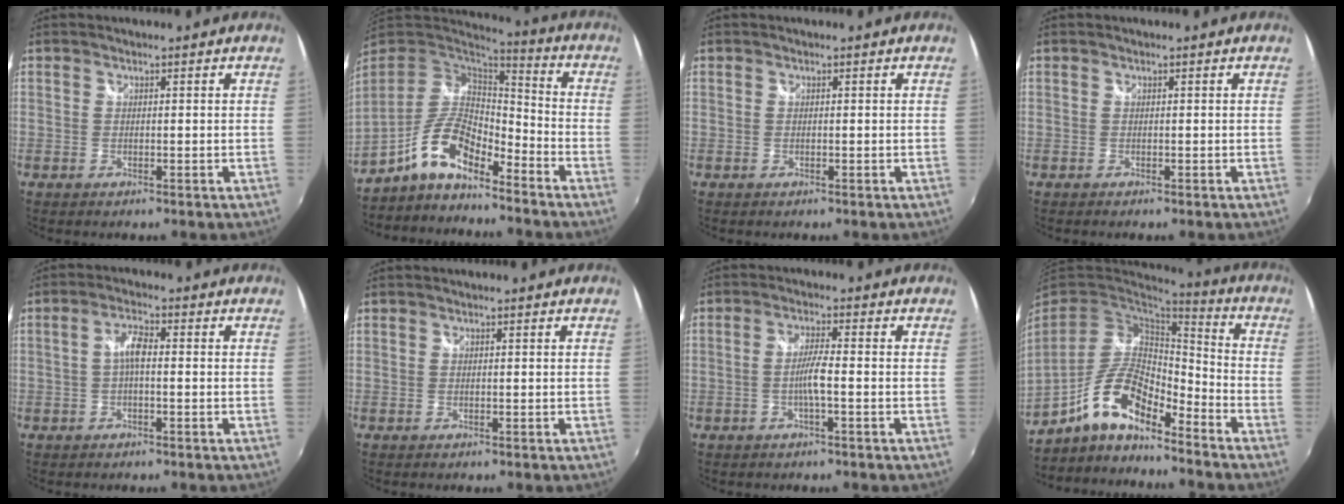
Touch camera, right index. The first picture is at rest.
{"total": 11.7, "force": [-7.9, 4.0, 7.7], "torque": [-0.164, 0.009, -0.154]}
{"total": 0.0}
{"total": 0.0}
{"total": 3.3, "force": [-0.4, 1.1, 3.1], "torque": [-0.062, 0.010, -0.008]}
{"total": 0.0}
{"total": 3.8, "force": [-1.2, -0.1, 3.6], "torque": [-0.070, 0.002, -0.023]}
{"total": 13.7, "force": [-9.4, 4.4, 9.0], "torque": [-0.184, -0.002, -0.179]}